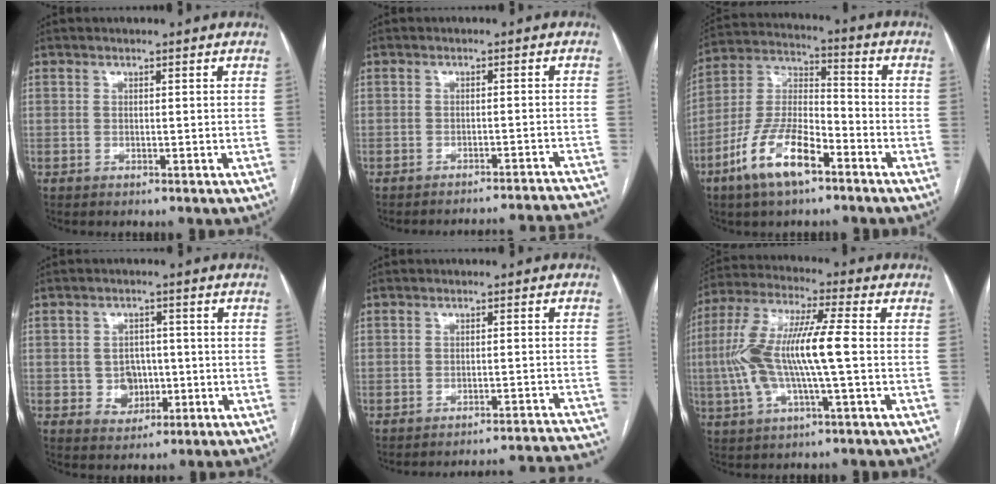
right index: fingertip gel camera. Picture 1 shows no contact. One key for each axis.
{"total": 15.6, "fx": -15.4, "fy": -0.4, "fz": 2.1, "tx": -0.007, "ty": 0.007, "tz": -0.175}
{"total": 13.2, "fx": -7.4, "fy": 4.3, "fz": 10.1, "tx": -0.214, "ty": 0.003, "tz": -0.138}
{"total": 4.8, "fx": -0.9, "fy": 4.2, "fz": 2.2, "tx": -0.031, "ty": 0.014, "tz": -0.004}
{"total": 18.6, "fx": -18.4, "fy": -0.5, "fz": 2.7, "tx": -0.013, "ty": 0.005, "tz": -0.209}
{"total": 13.3, "fx": -1.1, "fy": 1.8, "fz": 13.1, "tx": -0.279, "ty": 0.019, "tz": -0.021}